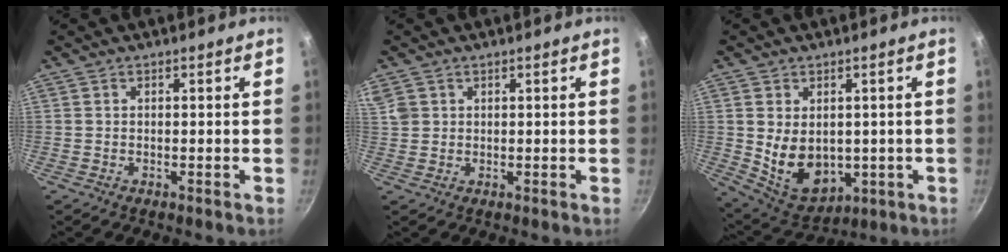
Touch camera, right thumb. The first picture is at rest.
{"total": 4.0, "force": [1.7, 3.2, 1.7], "torque": [-0.024, 0.004, 0.038]}
{"total": 11.4, "force": [0.1, 8.2, 7.8], "torque": [-0.109, -0.019, 0.034]}